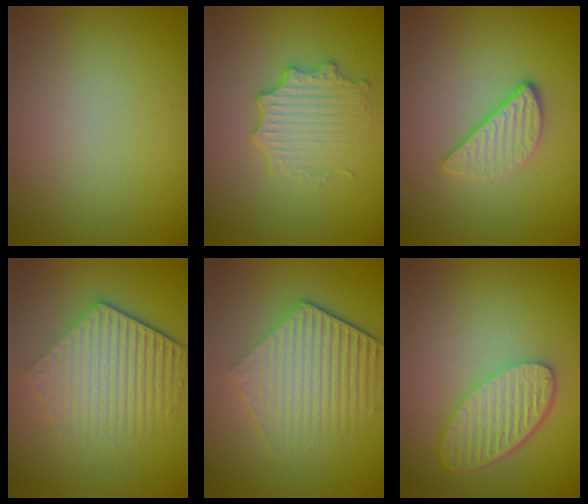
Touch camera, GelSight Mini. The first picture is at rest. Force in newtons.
{"total": 3.4, "press": 2.7, "slide": 2.0}
{"total": 2.9, "press": 2.4, "slide": 1.6}
{"total": 6.1, "press": 4.4, "slide": 4.2}
{"total": 6.2, "press": 4.5, "slide": 4.2}
{"total": 5.6, "press": 4.6, "slide": 3.1}